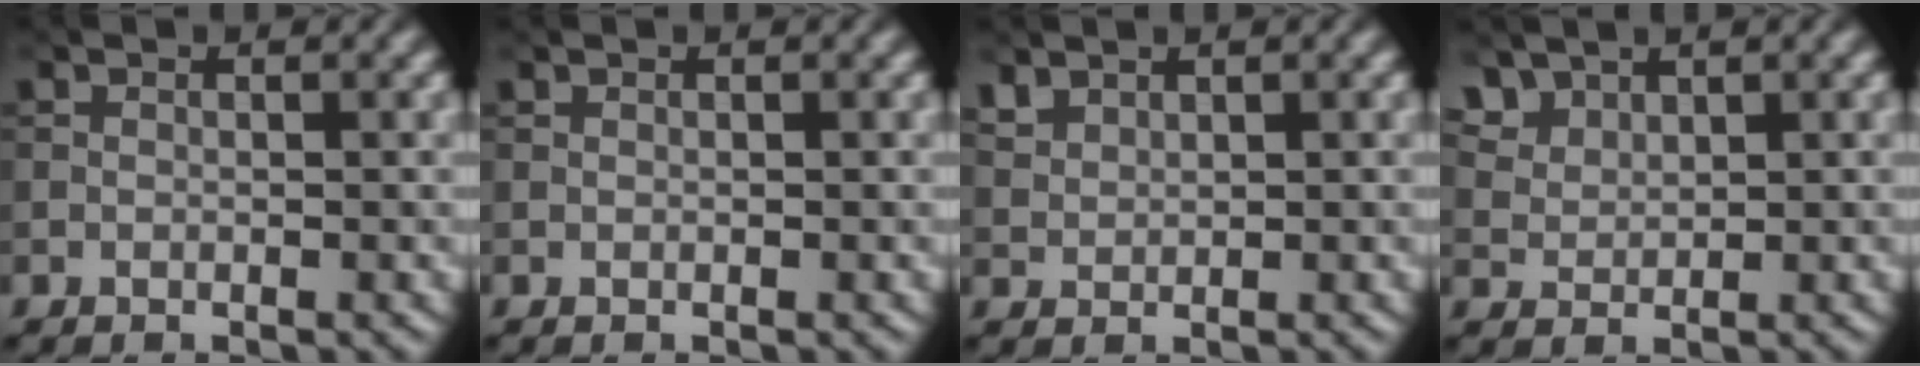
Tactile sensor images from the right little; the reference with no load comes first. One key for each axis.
{"total": 0.0}
{"total": 1.5, "fx": 1.3, "fy": 0.7, "fz": 0.4, "tx": -0.013, "ty": 0.002, "tz": 0.033}
{"total": 3.2, "fx": 2.5, "fy": 1.7, "fz": 1.1, "tx": -0.034, "ty": -0.008, "tz": 0.070}